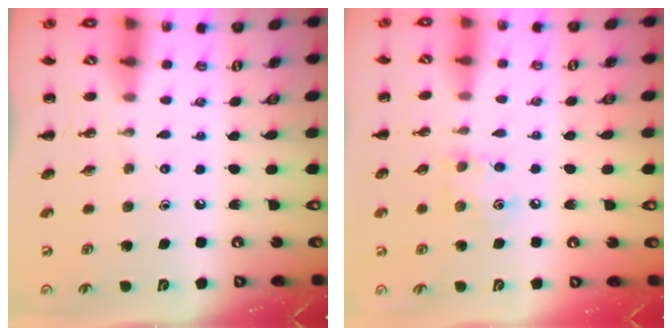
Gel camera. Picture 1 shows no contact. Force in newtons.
{"total": 6.8, "press": 6.6, "slide": 1.4}